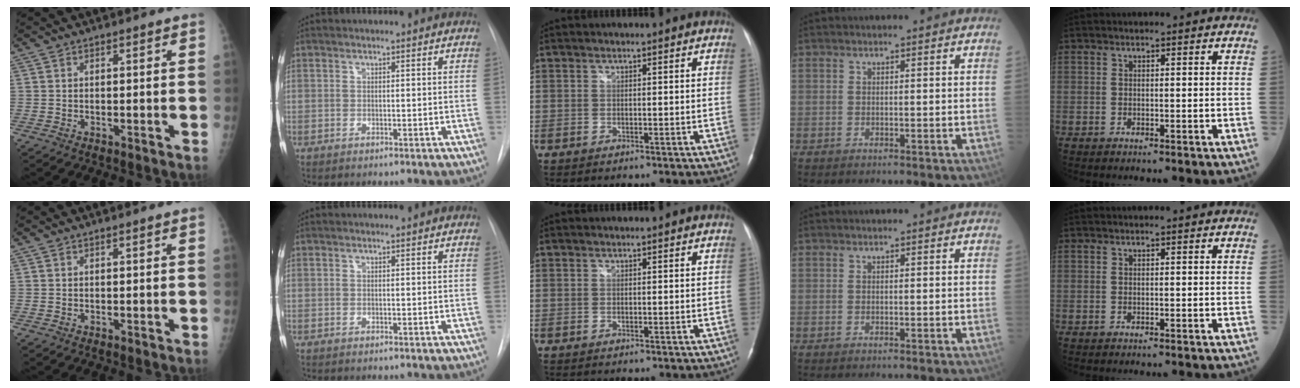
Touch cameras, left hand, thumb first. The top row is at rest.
{}